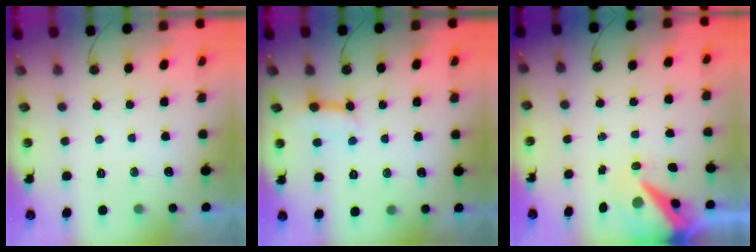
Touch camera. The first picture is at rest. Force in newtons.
{"total": 4.6, "press": 4.5, "slide": 0.6}
{"total": 9.1, "press": 9.1, "slide": 1.2}